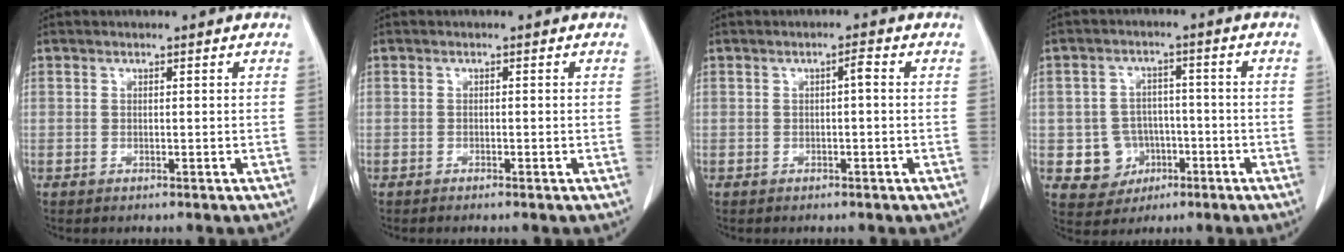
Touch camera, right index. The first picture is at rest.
{"total": 0.8, "force": [-0.4, 0.3, 0.7], "torque": [-0.018, -0.001, -0.006]}
{"total": 1.8, "force": [0.2, 0.5, 1.7], "torque": [-0.033, 0.009, 0.005]}
{"total": 7.4, "force": [-2.1, 6.8, 1.9], "torque": [-0.034, 0.016, -0.021]}